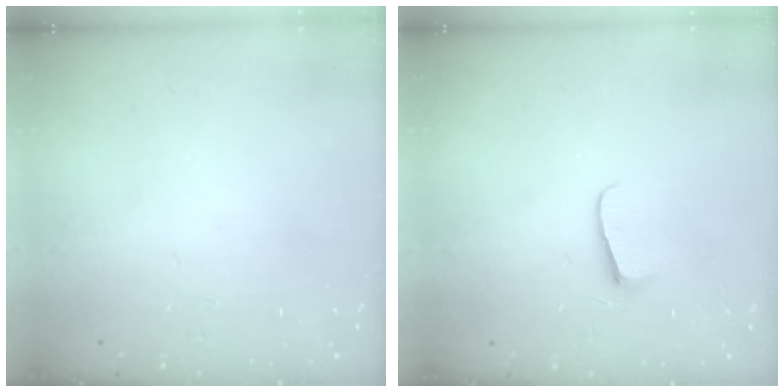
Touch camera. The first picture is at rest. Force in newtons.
{"total": 5.4, "press": 5.4, "slide": 0.5}